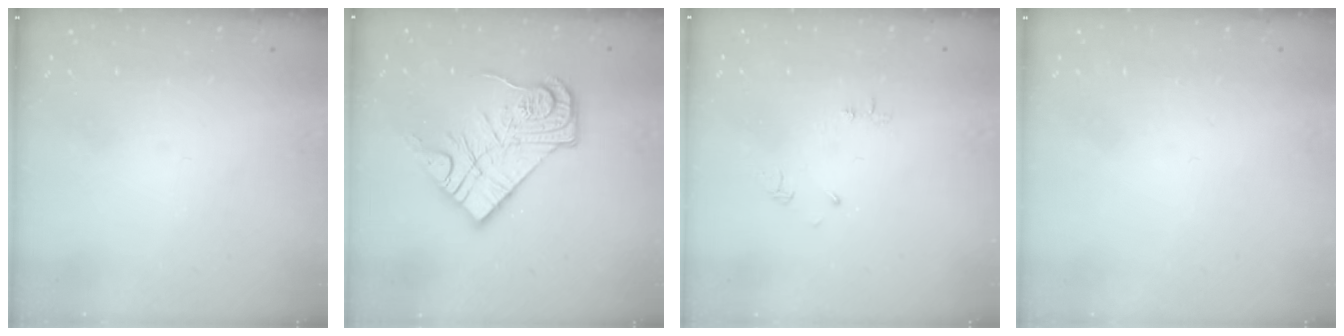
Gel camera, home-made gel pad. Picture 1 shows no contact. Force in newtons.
{"total": 14.3, "press": 14.3, "slide": 1.0}
{"total": 4.4, "press": 4.4, "slide": 0.6}
{"total": 1.8, "press": 1.8, "slide": 0.1}